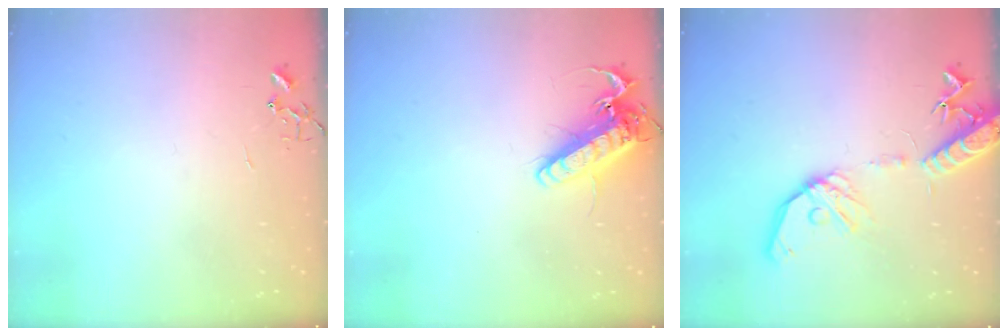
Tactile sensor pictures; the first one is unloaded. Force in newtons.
{"total": 15.7, "press": 15.5, "slide": 2.4}
{"total": 16.3, "press": 16.0, "slide": 3.2}